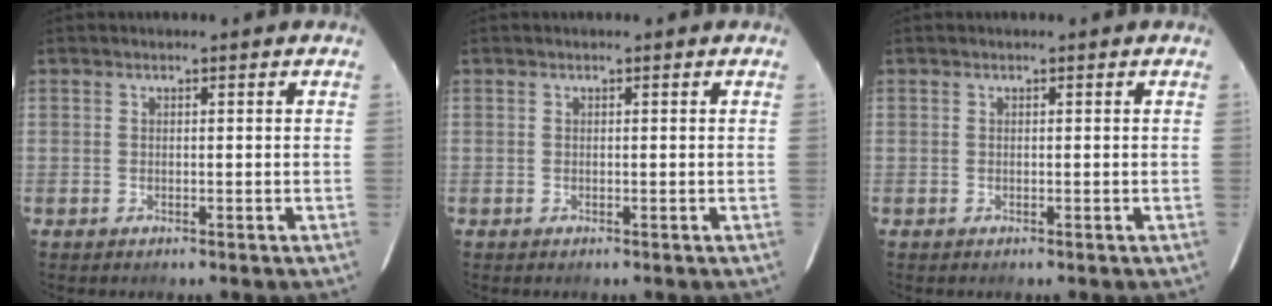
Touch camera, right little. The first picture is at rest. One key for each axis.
{"total": 0.0}
{"total": 0.0}